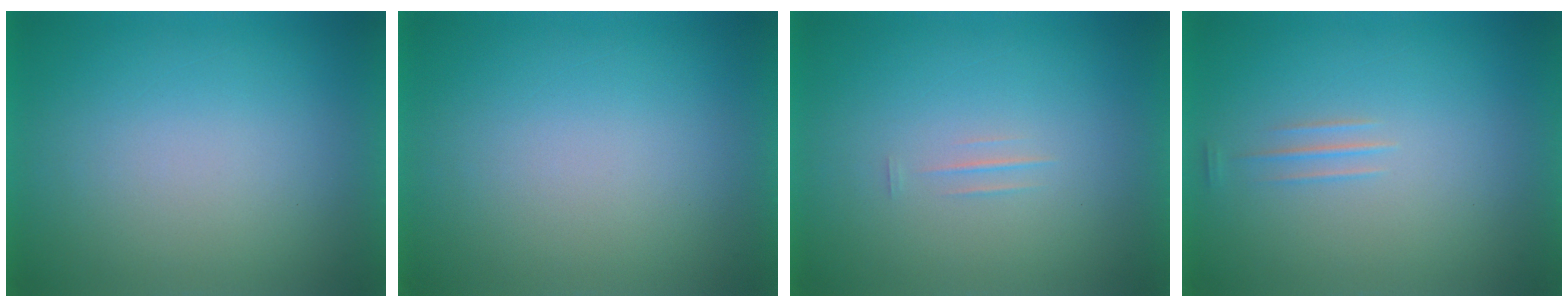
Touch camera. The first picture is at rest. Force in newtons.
{"total": 0.0}
{"total": 1.3}
{"total": 1.2}